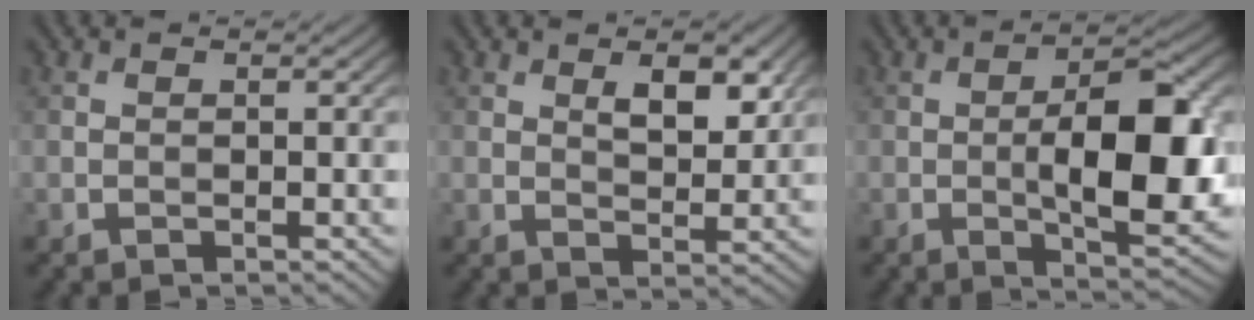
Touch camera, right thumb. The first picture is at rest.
{"total": 4.9, "force": [2.3, 2.2, 3.7], "torque": [-0.062, -0.006, 0.039]}
{"total": 11.3, "force": [-1.0, 4.2, 10.5], "torque": [-0.160, -0.002, -0.016]}